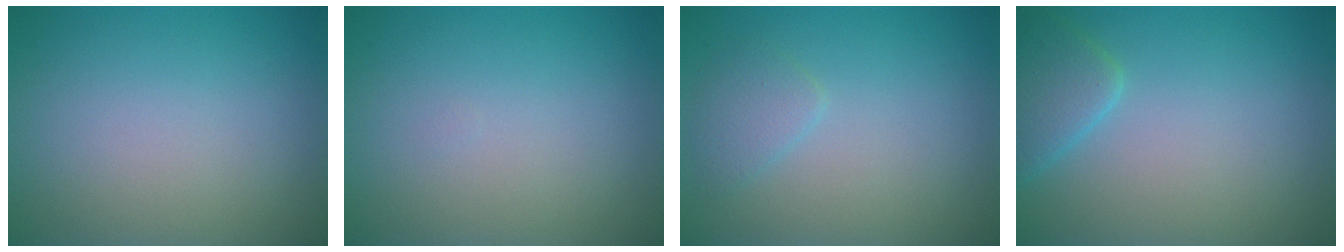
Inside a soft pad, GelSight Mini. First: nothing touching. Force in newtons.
{"total": 0.0}
{"total": 1.5, "press": 1.5, "slide": 0.1}
{"total": 2.7, "press": 2.7, "slide": 0.2}